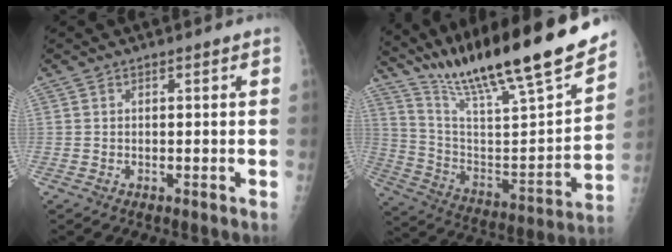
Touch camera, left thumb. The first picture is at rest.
{"total": 27.4, "force": [21.7, 3.5, 16.4], "torque": [-0.252, -0.095, 0.355]}